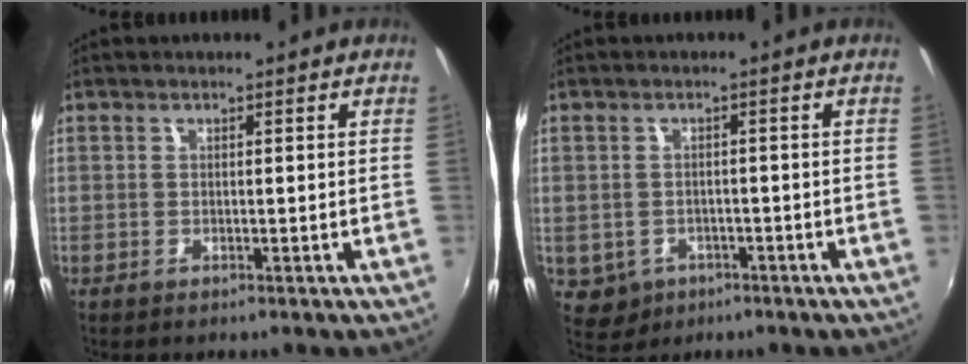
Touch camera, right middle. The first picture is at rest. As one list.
[{"total": 4.8, "force": [-1.8, 4.2, 1.7], "torque": [-0.046, -0.003, -0.015]}]